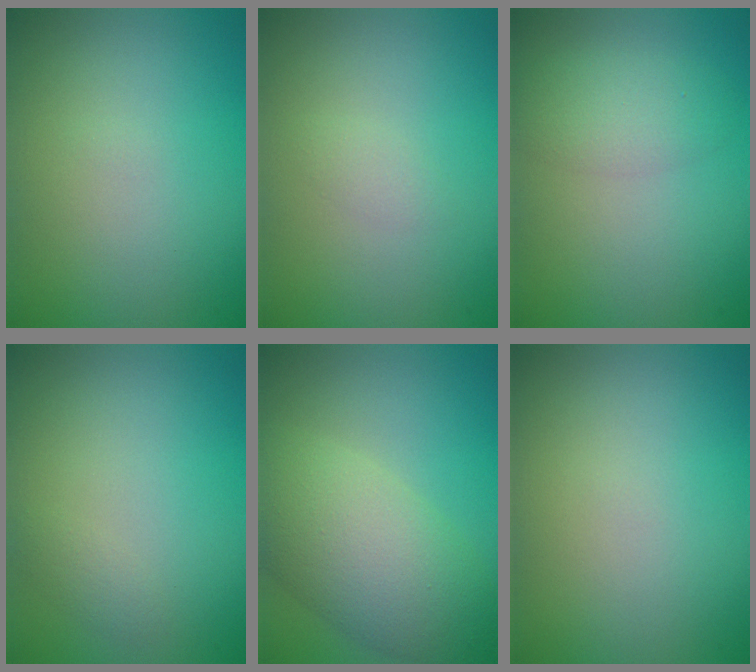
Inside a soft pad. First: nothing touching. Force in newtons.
{"total": 0.9, "press": 0.9, "slide": 0.0}
{"total": 1.8, "press": 1.8, "slide": 0.2}
{"total": 0.8, "press": 0.8, "slide": 0.0}
{"total": 7.0, "press": 7.0, "slide": 0.4}
{"total": 0.0}